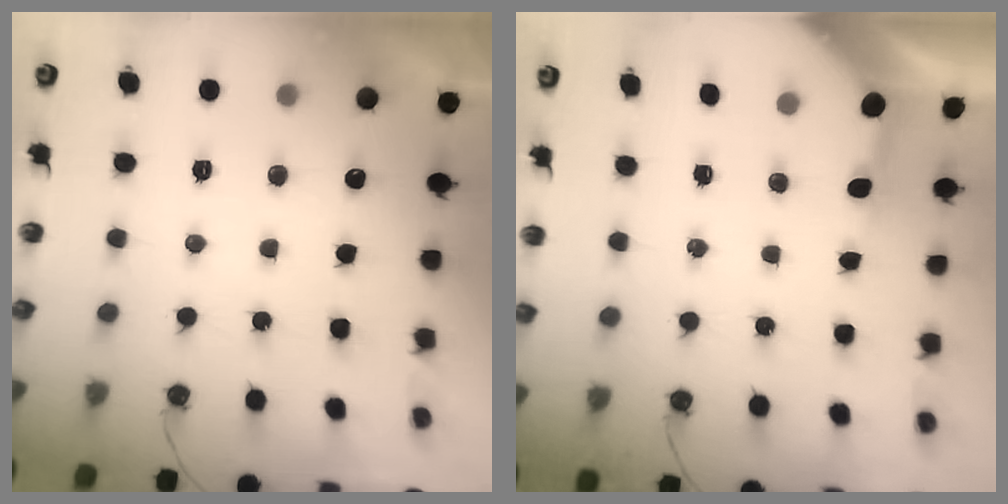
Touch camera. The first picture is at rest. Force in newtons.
{"total": 4.1, "press": 4.1, "slide": 0.3}